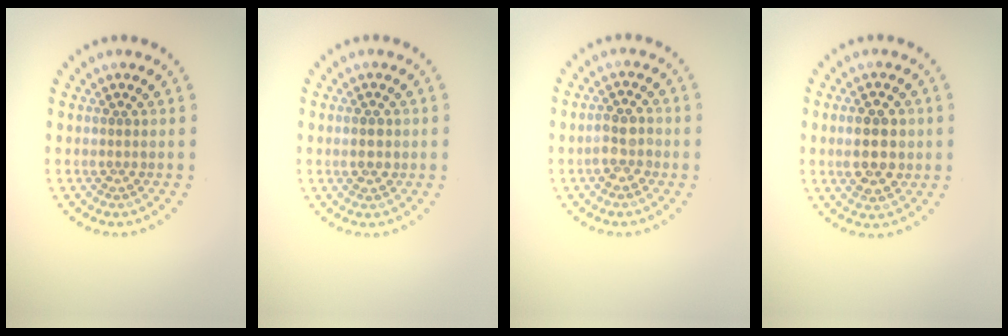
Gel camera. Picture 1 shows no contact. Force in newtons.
{"total": 2.2, "press": 2.2, "slide": 0.1}
{"total": 2.2, "press": 2.1, "slide": 0.6}
{"total": 5.1, "press": 5.1, "slide": 0.2}